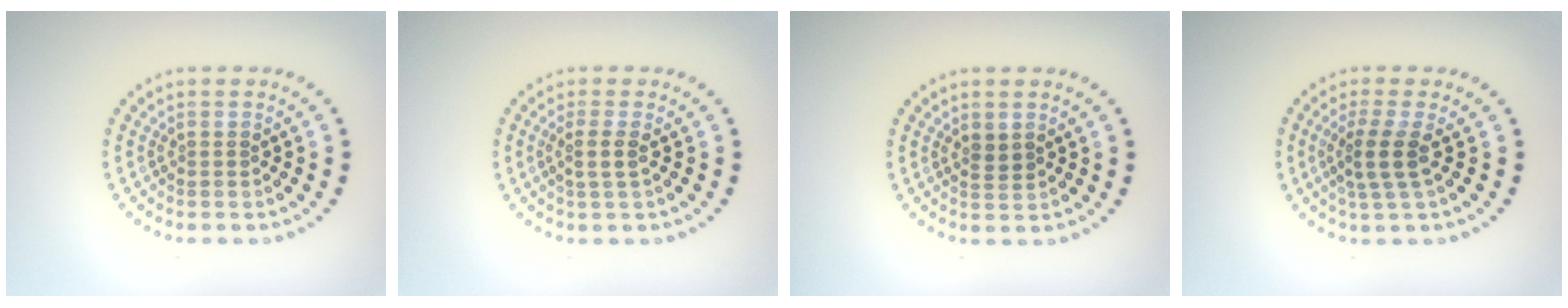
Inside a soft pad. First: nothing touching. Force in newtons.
{"total": 1.5, "press": 1.3, "slide": 0.8}
{"total": 1.1, "press": 1.0, "slide": 0.5}
{"total": 2.6, "press": 2.0, "slide": 1.7}